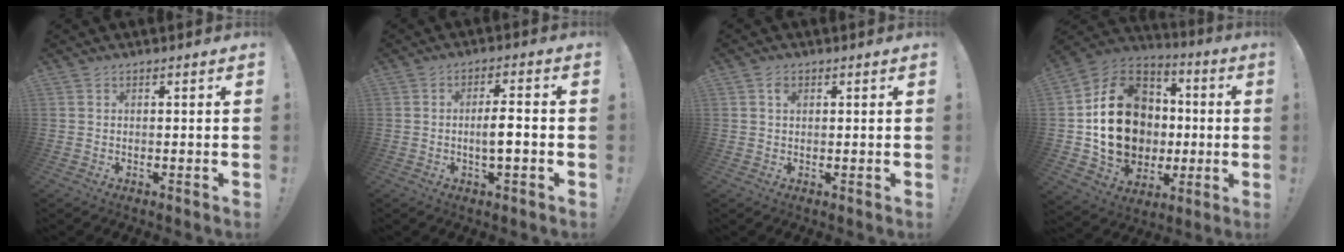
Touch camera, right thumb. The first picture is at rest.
{"total": 5.5, "force": [-1.4, 1.1, 5.2], "torque": [-0.089, 0.002, -0.031]}
{"total": 1.4, "force": [0.6, 1.1, 0.7], "torque": [-0.009, 0.002, 0.010]}
{"total": 22.4, "force": [-0.1, 18.7, 12.3], "torque": [-0.187, 0.021, 0.039]}